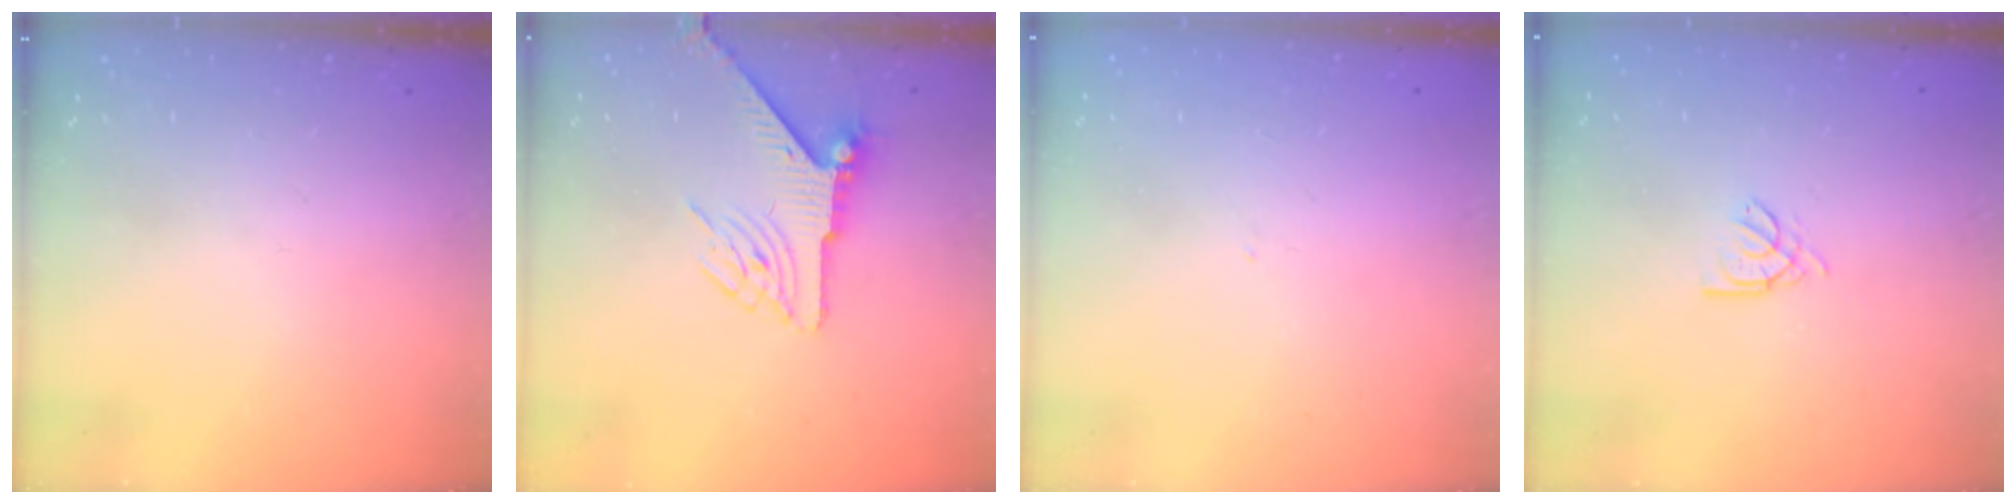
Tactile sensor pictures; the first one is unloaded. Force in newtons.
{"total": 6.1, "press": 6.1, "slide": 0.4}
{"total": 0.0}
{"total": 2.2, "press": 2.2, "slide": 0.6}